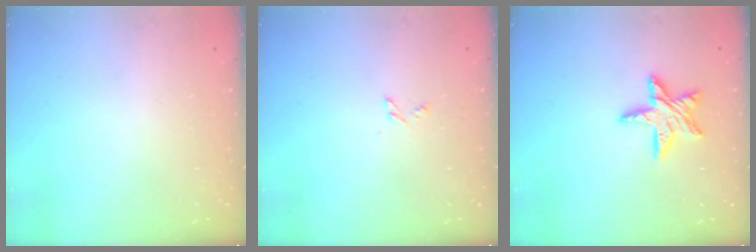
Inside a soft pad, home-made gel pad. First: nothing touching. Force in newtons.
{"total": 2.4, "press": 2.4, "slide": 0.2}
{"total": 11.8, "press": 11.8, "slide": 1.0}